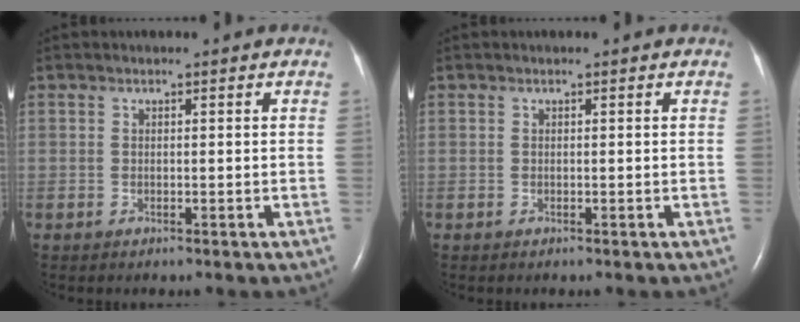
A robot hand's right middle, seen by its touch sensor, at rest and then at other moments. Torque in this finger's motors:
{"motor_torque": [-0.09, 0.12, 0.00, 0.00]}